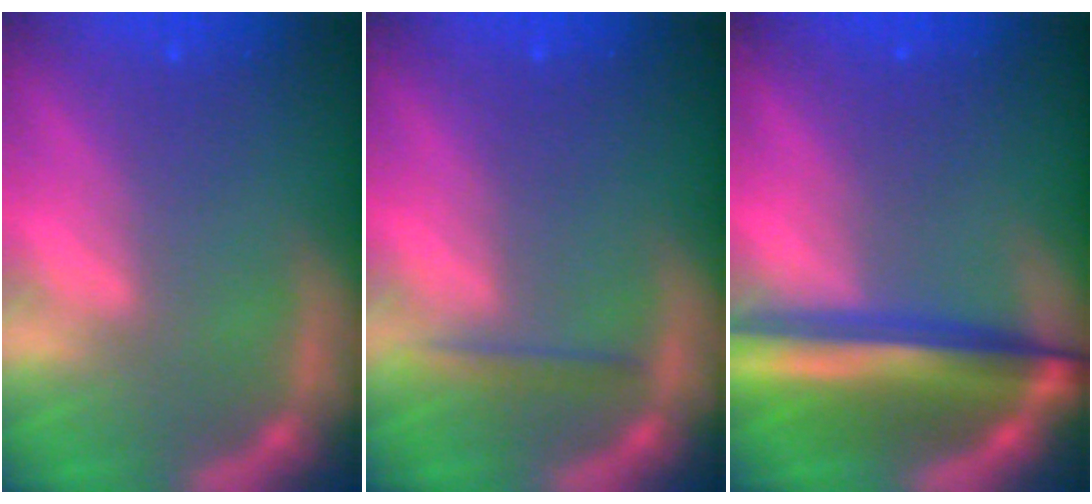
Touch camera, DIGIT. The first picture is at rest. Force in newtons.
{"total": 1.4}
{"total": 8.6}